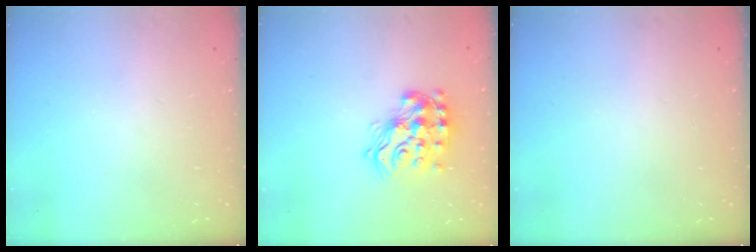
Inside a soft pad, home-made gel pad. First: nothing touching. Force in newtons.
{"total": 17.0, "press": 17.0, "slide": 1.0}
{"total": 0.0}